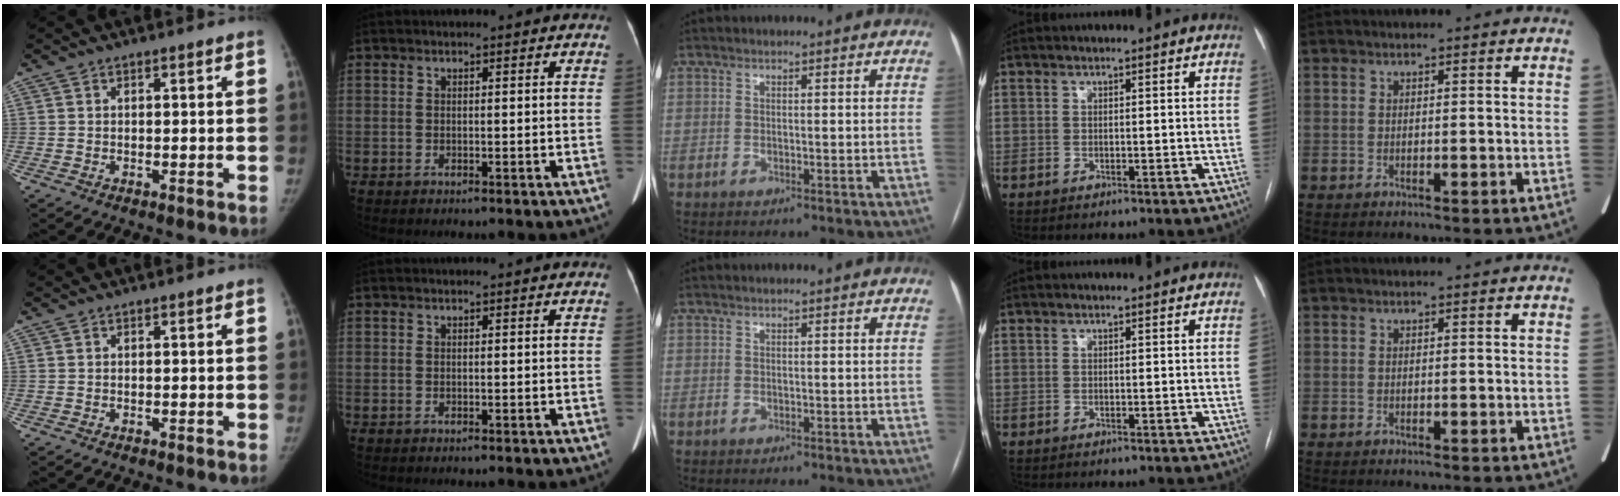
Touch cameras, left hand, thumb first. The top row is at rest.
{}